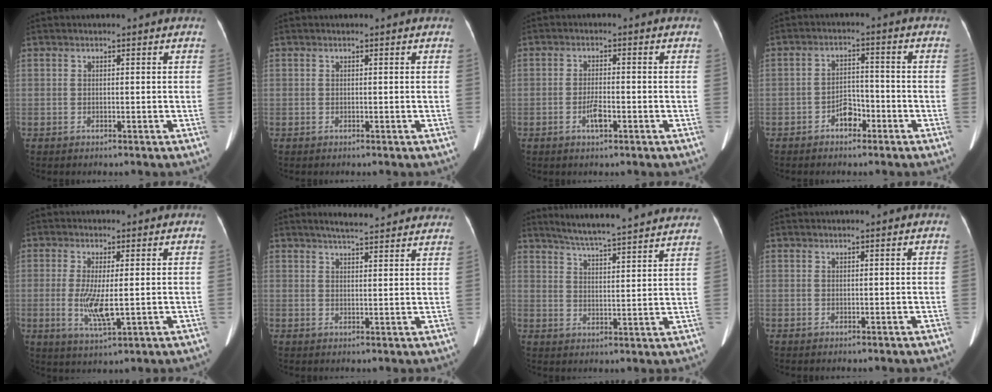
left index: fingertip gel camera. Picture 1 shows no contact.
{"total": 0.0}
{"total": 3.1, "force": [-1.5, 0.8, 2.6], "torque": [-0.052, 0.000, -0.026]}
{"total": 3.9, "force": [-2.4, 2.2, 2.2], "torque": [-0.039, 0.012, -0.041]}
{"total": 6.0, "force": [-0.5, 1.2, 5.9], "torque": [-0.125, -0.016, -0.006]}
{"total": 13.2, "force": [12.0, 1.9, 5.1], "torque": [-0.061, 0.021, 0.140]}
{"total": 21.6, "force": [19.8, 0.7, 8.5], "torque": [-0.130, -0.010, 0.256]}
{"total": 0.0}